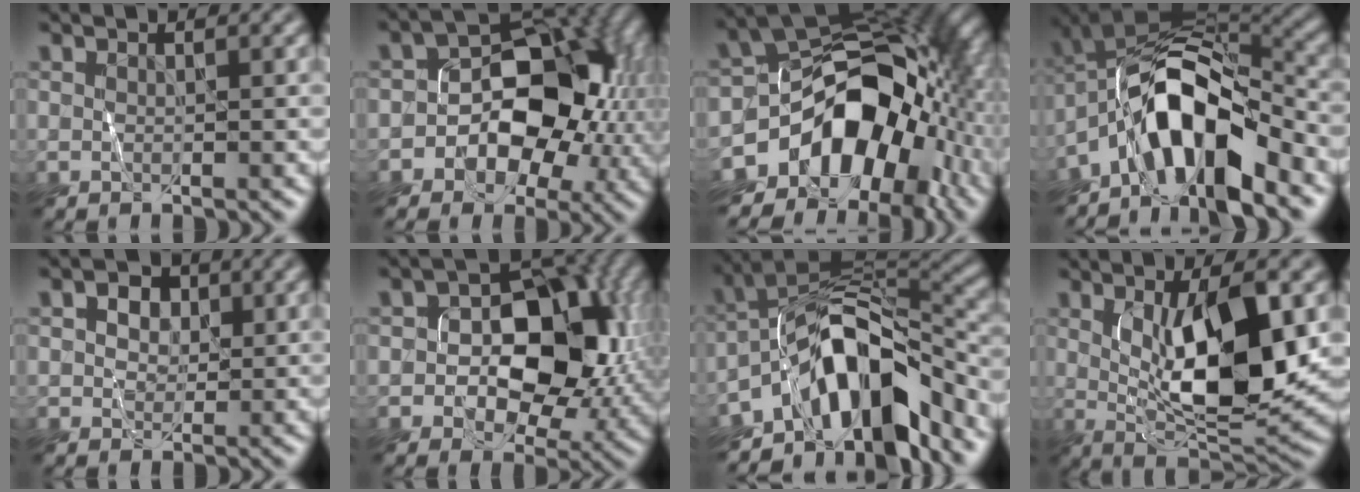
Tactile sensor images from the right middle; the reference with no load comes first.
{"total": 8.9, "force": [-1.7, 6.1, 6.3], "torque": [-0.071, 0.015, -0.031]}
{"total": 13.5, "force": [-5.3, 8.8, 8.7], "torque": [-0.110, 0.000, -0.102]}
{"total": 9.1, "force": [-4.6, 3.4, 7.1], "torque": [-0.113, 0.025, -0.089]}
{"total": 2.2, "force": [0.9, 1.8, 1.0], "torque": [-0.015, 0.009, 0.012]}
{"total": 9.8, "force": [-0.5, 6.5, 7.4], "torque": [-0.085, 0.021, -0.014]}
{"total": 11.0, "force": [-6.4, 4.8, 7.6], "torque": [-0.098, 0.023, -0.119]}
{"total": 9.5, "force": [1.1, 3.0, 8.9], "torque": [-0.143, -0.005, 0.028]}